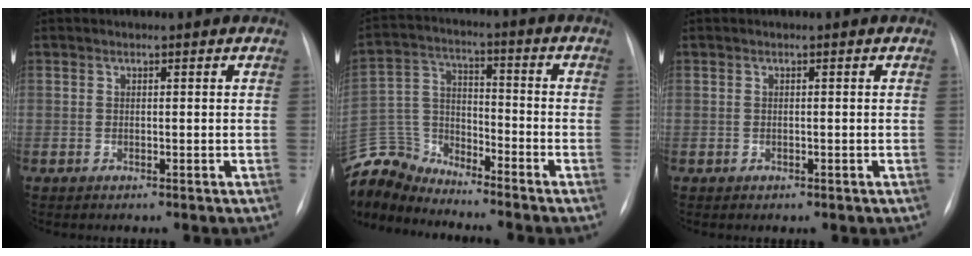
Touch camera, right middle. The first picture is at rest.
{"total": 10.7, "force": [-10.6, 1.3, -0.3], "torque": [-0.003, 0.033, -0.216]}
{"total": 0.0}